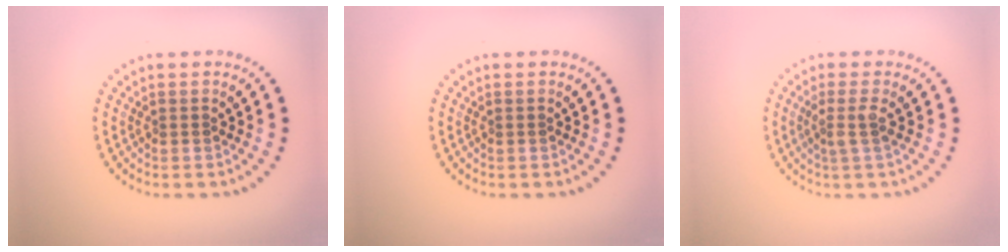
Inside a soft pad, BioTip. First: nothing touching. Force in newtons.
{"total": 0.0}
{"total": 1.8, "press": 1.2, "slide": 1.3}